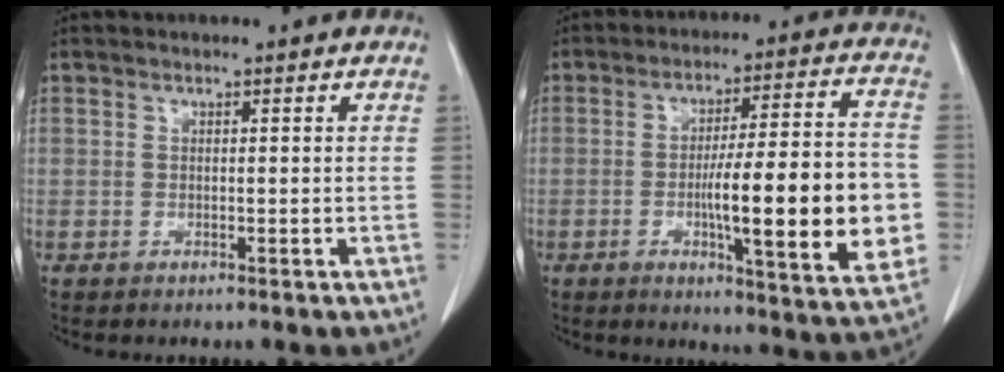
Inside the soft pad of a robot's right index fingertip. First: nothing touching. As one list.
[{"total": 18.4, "force": [-3.1, 2.1, 18.0], "torque": [-0.234, 0.007, -0.037]}]